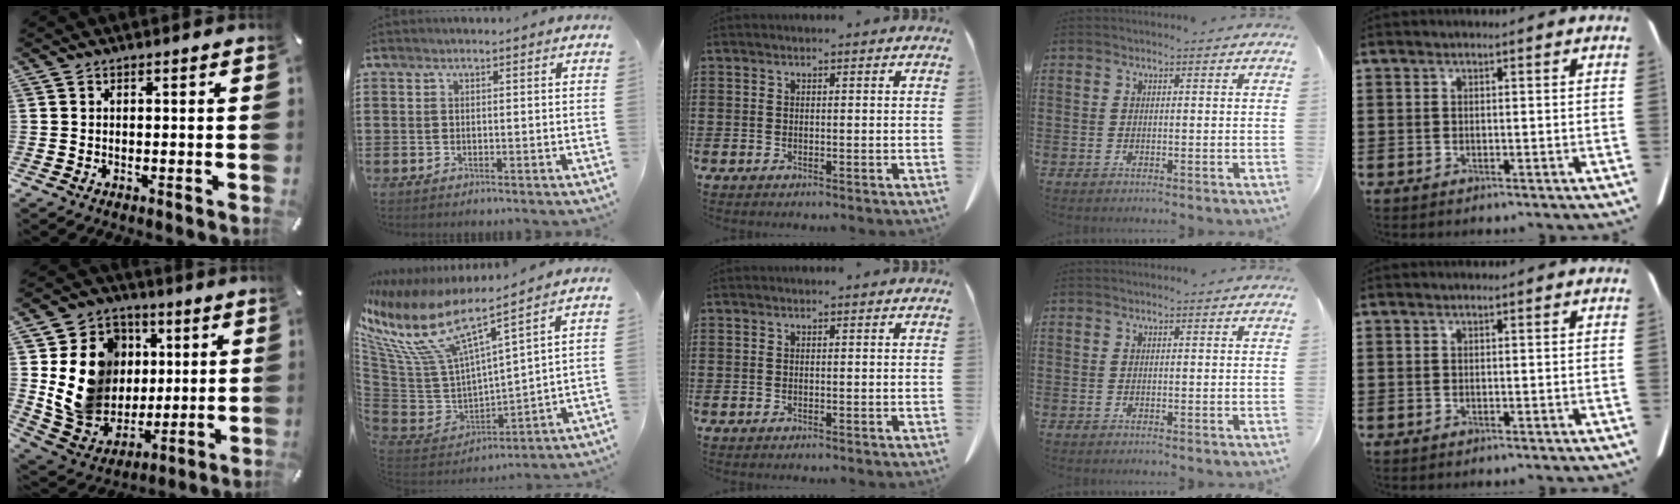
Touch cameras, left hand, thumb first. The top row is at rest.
{"thumb": {"total": 18.8, "force": [3.0, 16.5, 8.5], "torque": [-0.163, -0.009, 0.073]}, "index": {"total": 11.4, "force": [7.5, 2.9, 8.1], "torque": [-0.205, -0.062, 0.118]}}